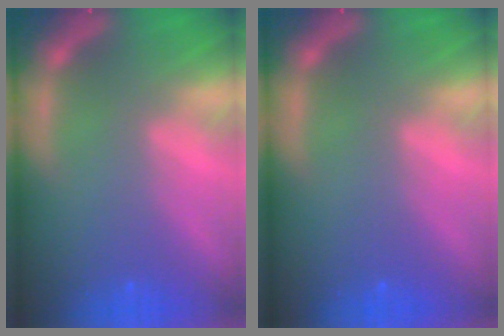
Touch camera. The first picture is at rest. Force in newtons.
{"total": 0.0}